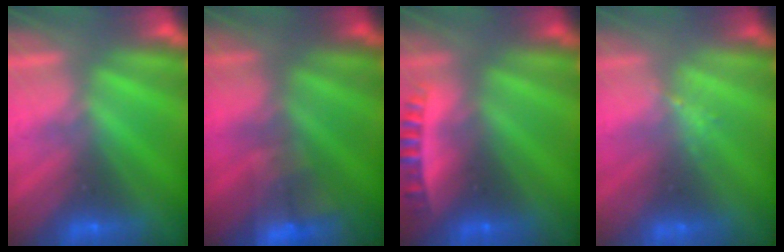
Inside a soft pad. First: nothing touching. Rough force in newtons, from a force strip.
{"total": 3.5}
{"total": 2.7}
{"total": 1.3}